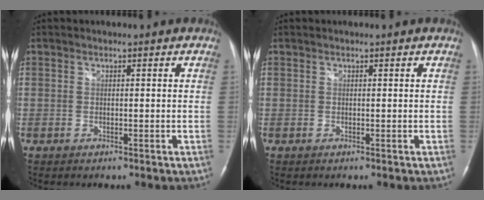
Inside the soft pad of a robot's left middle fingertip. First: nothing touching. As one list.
[{"total": 0.0}]